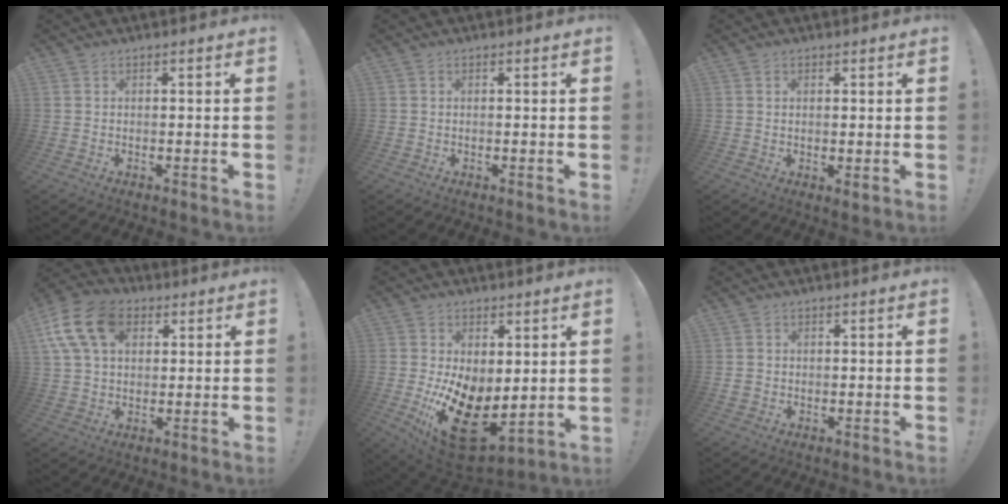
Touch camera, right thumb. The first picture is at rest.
{"total": 0.0}
{"total": 1.7, "force": [0.7, 0.5, 1.4], "torque": [-0.016, -0.003, 0.012]}
{"total": 15.8, "force": [6.0, 10.9, 9.7], "torque": [-0.173, -0.018, 0.115]}
{"total": 16.6, "force": [-2.5, 10.2, 12.9], "torque": [-0.212, -0.007, -0.023]}
{"total": 1.2, "force": [-0.1, 1.2, 0.3], "torque": [-0.014, 0.007, 0.000]}